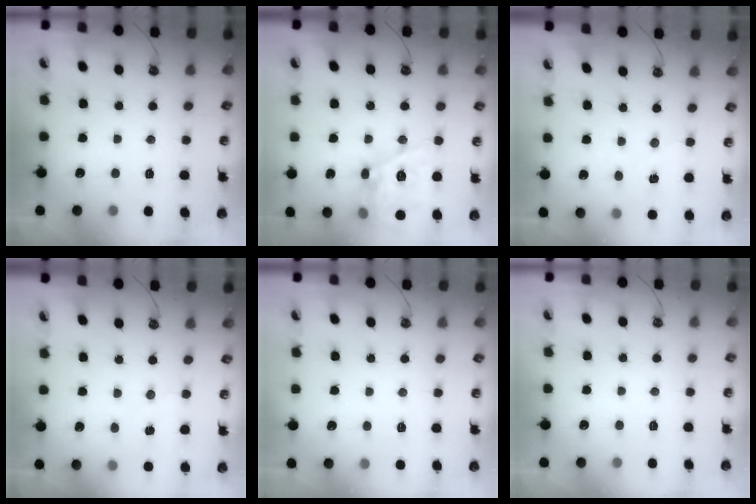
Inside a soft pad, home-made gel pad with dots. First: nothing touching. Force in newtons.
{"total": 17.9, "press": 17.8, "slide": 2.3}
{"total": 3.9, "press": 3.9, "slide": 0.3}
{"total": 4.2, "press": 4.2, "slide": 0.5}
{"total": 2.6, "press": 2.6, "slide": 0.3}
{"total": 0.0}